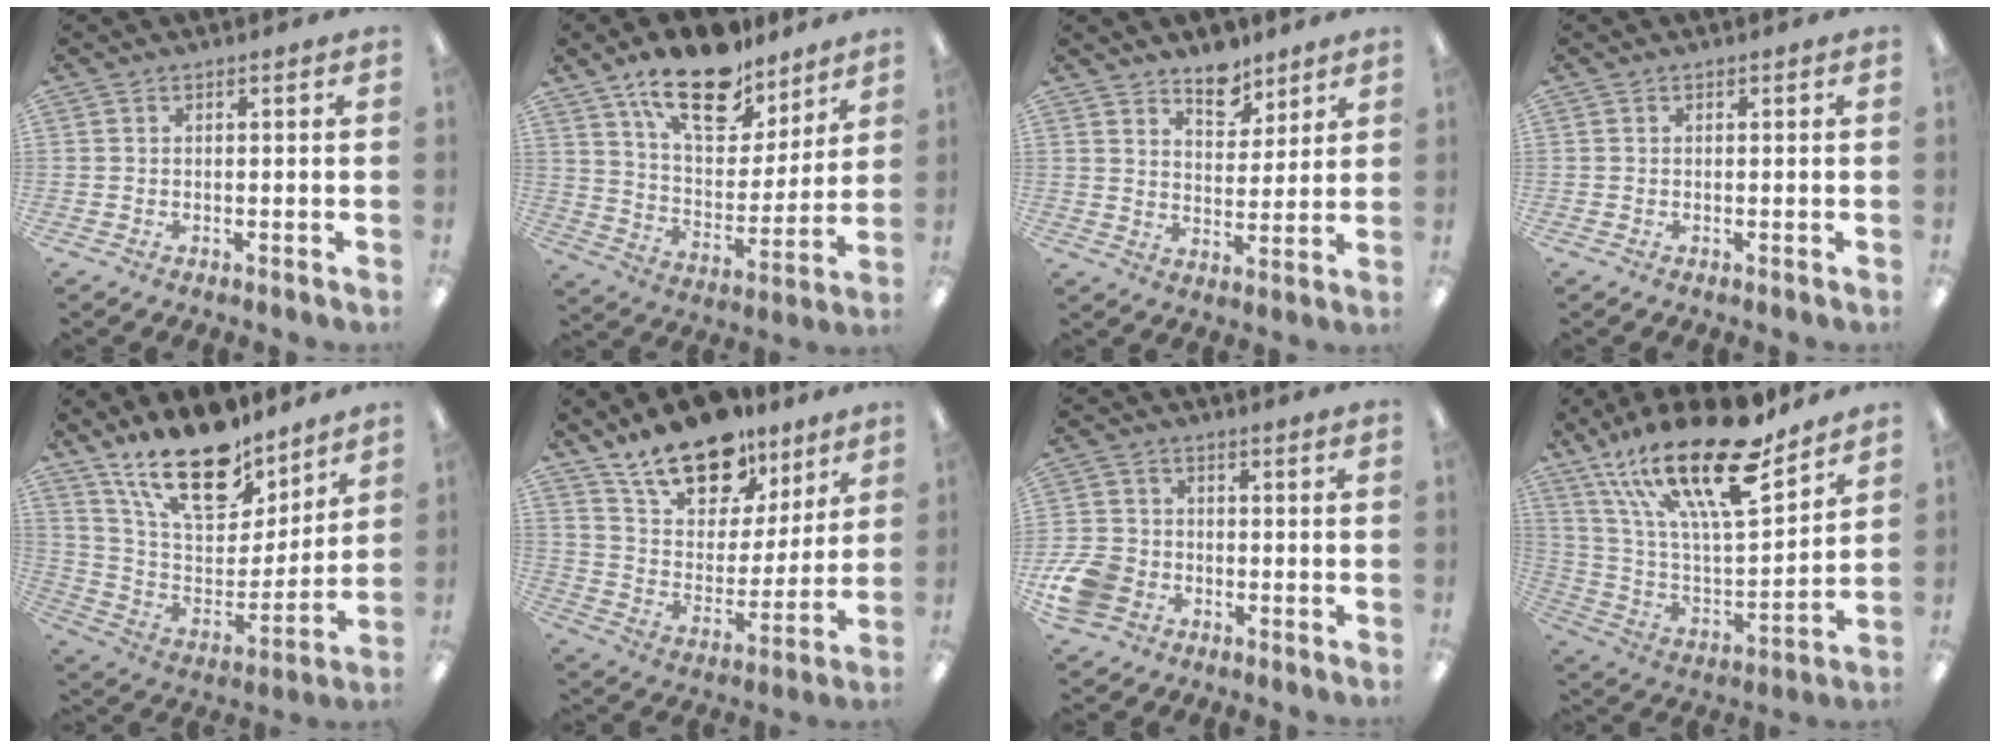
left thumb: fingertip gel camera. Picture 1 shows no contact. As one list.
[{"total": 18.9, "force": [13.6, 8.8, 9.8], "torque": [-0.160, -0.075, 0.235]}, {"total": 7.8, "force": [6.5, 3.8, 2.1], "torque": [-0.014, -0.045, 0.116]}, {"total": 0.0}, {"total": 20.4, "force": [15.1, 8.8, 10.4], "torque": [-0.192, -0.091, 0.270]}, {"total": 18.7, "force": [14.0, 9.5, 8.0], "torque": [-0.144, -0.086, 0.250]}, {"total": 9.1, "force": [-3.6, 7.1, 4.3], "torque": [-0.104, 0.025, -0.064]}, {"total": 25.5, "force": [17.7, 7.6, 16.8], "torque": [-0.303, -0.108, 0.301]}]